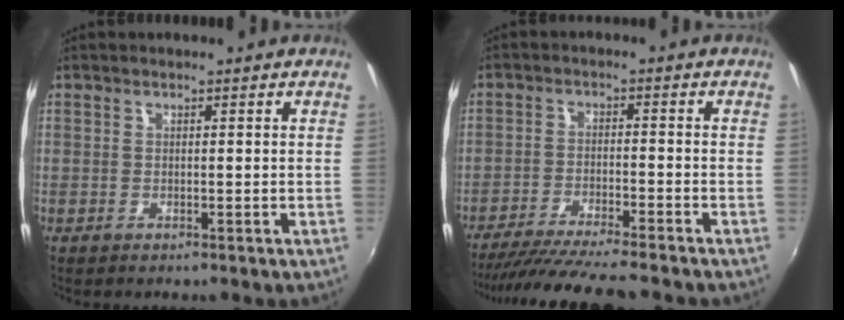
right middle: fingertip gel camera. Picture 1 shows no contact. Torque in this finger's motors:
{"motor_torque": [1.05, -1.09, 0.15, 0.08]}